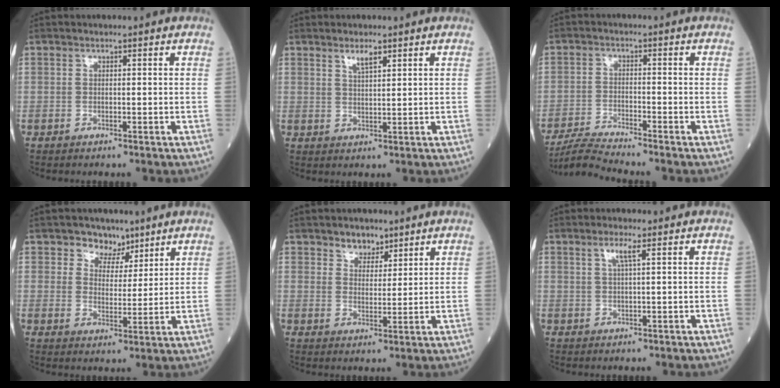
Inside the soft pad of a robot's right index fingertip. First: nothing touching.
{"total": 2.5, "force": [1.8, 0.4, 1.7], "torque": [-0.035, 0.001, 0.034]}
{"total": 4.5, "force": [-4.2, -1.6, 0.7], "torque": [-0.026, -0.019, -0.083]}
{"total": 5.1, "force": [3.6, 3.5, 0.8], "torque": [-0.007, -0.001, 0.060]}
{"total": 3.8, "force": [2.9, 2.2, 1.0], "torque": [-0.013, 0.000, 0.049]}
{"total": 2.2, "force": [1.0, -0.2, 2.0], "torque": [-0.045, 0.003, 0.020]}